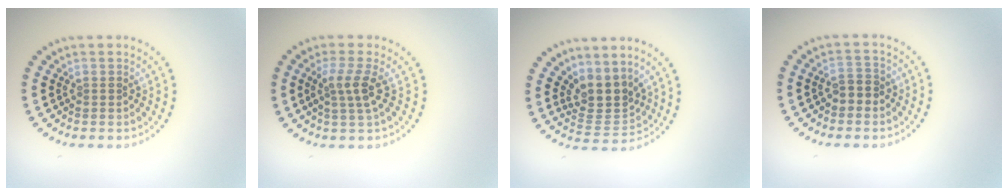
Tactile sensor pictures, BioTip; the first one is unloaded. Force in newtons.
{"total": 2.4, "press": 1.9, "slide": 1.5}
{"total": 3.3, "press": 2.5, "slide": 2.2}
{"total": 1.8, "press": 1.7, "slide": 0.5}